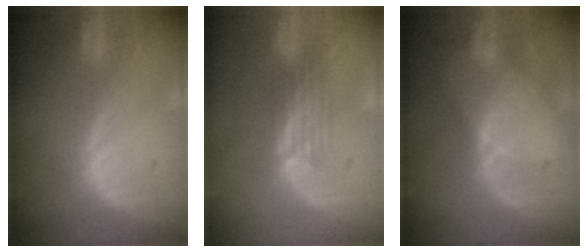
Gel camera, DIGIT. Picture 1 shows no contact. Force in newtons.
{"total": 3.1, "press": 2.8, "slide": 1.3}
{"total": 3.2, "press": 2.8, "slide": 1.4}